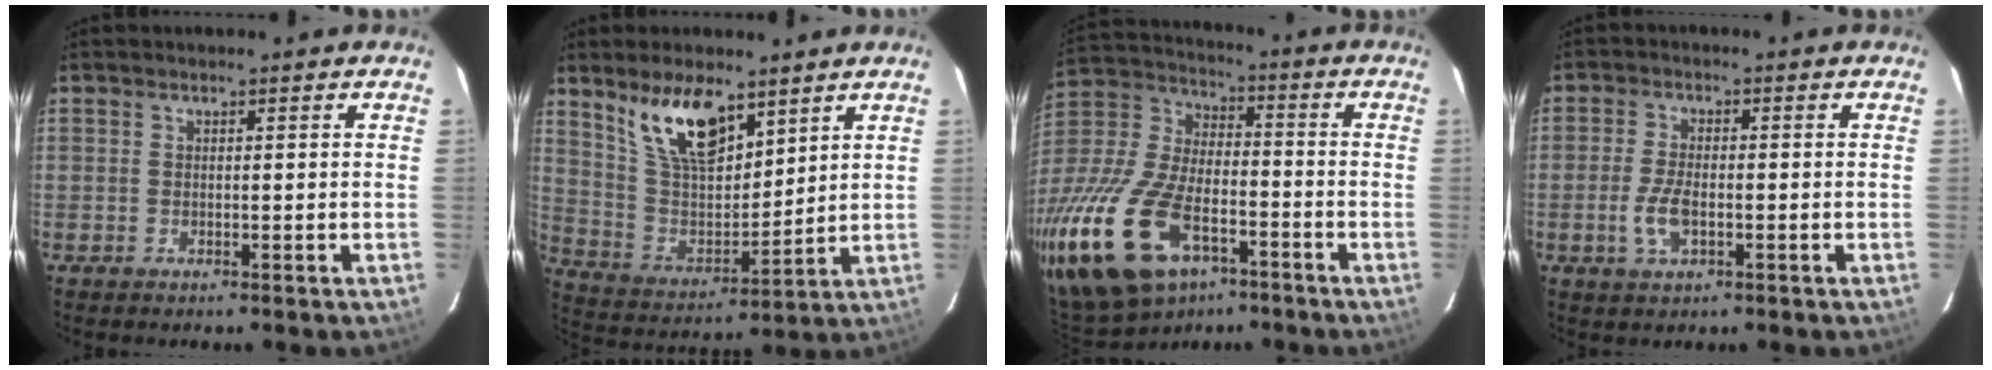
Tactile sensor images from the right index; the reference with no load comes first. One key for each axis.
{"total": 13.8, "fx": 8.9, "fy": 5.7, "fz": 8.9, "tx": -0.166, "ty": 0.002, "tz": 0.181}
{"total": 26.7, "fx": -14.2, "fy": 14.2, "fz": 17.6, "tx": -0.395, "ty": -0.028, "tz": -0.249}
{"total": 5.2, "fx": -1.6, "fy": 2.3, "fz": 4.4, "tx": -0.098, "ty": -0.003, "tz": -0.030}